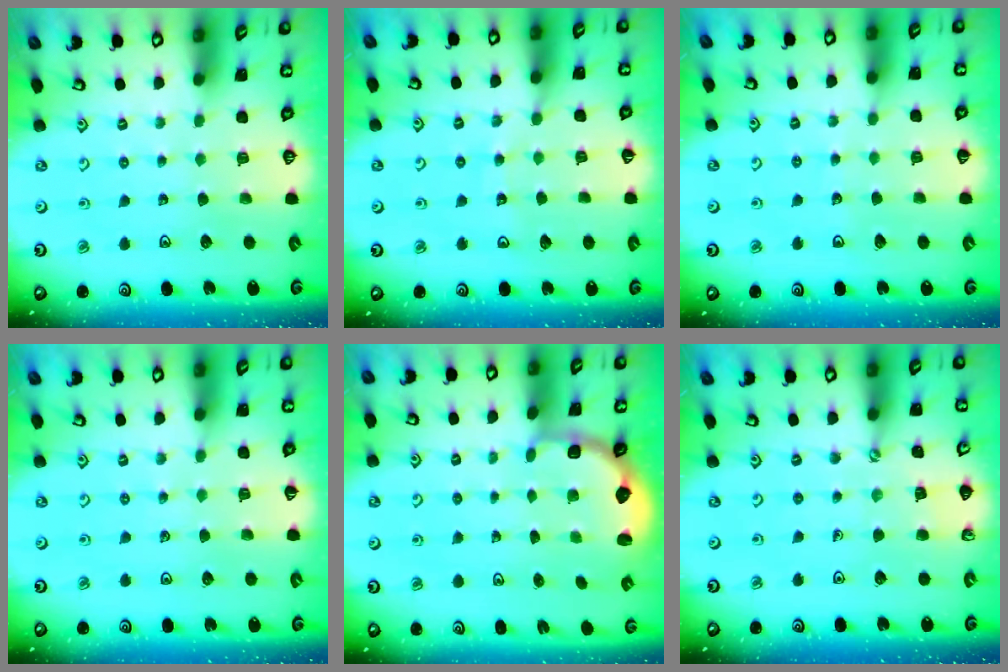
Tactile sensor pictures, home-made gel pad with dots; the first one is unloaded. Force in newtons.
{"total": 8.6, "press": 8.6, "slide": 1.0}
{"total": 2.8, "press": 2.8, "slide": 0.3}
{"total": 2.7, "press": 2.7, "slide": 0.2}
{"total": 2.8, "press": 2.1, "slide": 1.9}
{"total": 2.1, "press": 2.1, "slide": 0.4}